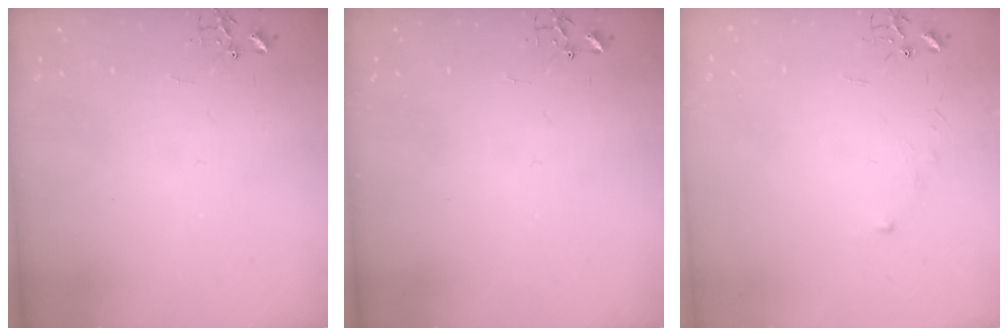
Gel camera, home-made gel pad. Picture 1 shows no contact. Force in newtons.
{"total": 0.0}
{"total": 3.9, "press": 3.9, "slide": 0.6}